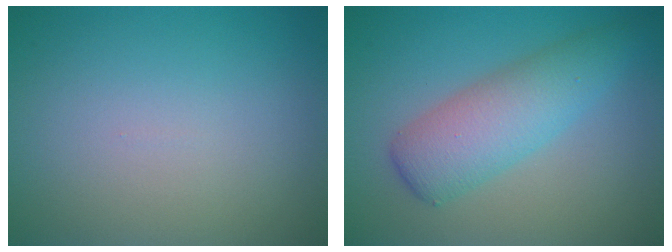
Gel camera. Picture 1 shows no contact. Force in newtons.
{"total": 5.0, "press": 5.0, "slide": 0.2}